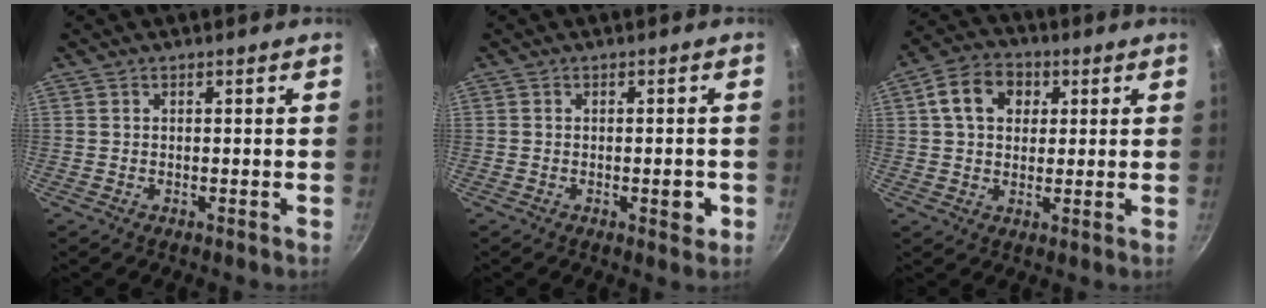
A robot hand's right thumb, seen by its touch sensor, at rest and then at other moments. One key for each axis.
{"total": 3.2, "fx": -0.9, "fy": 1.4, "fz": 2.7, "tx": -0.023, "ty": 0.006, "tz": -0.011}
{"total": 9.4, "fx": 2.7, "fy": 7.1, "fz": 5.6, "tx": -0.074, "ty": 0.011, "tz": 0.034}